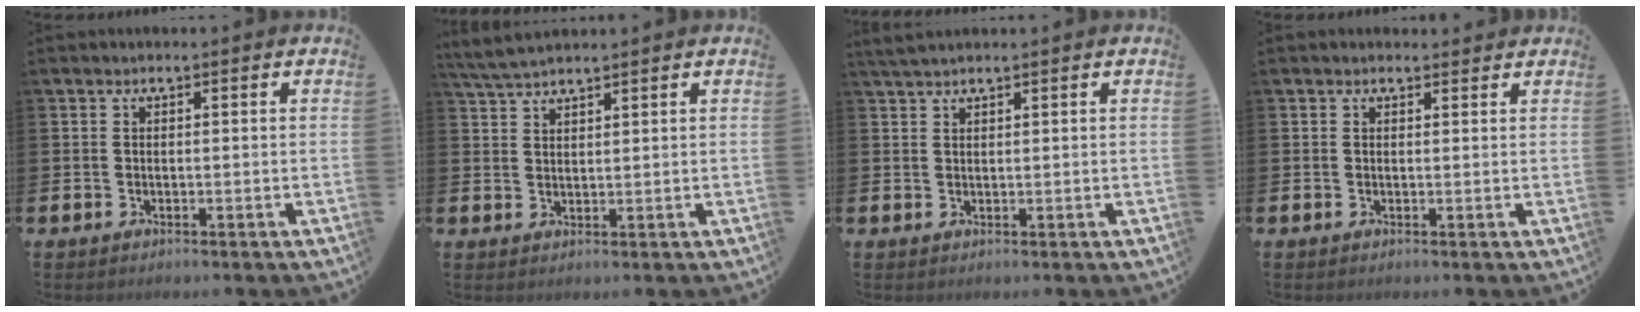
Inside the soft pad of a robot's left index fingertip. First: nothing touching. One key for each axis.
{"total": 3.3, "fx": 3.2, "fy": 0.3, "fz": 0.8, "tx": -0.026, "ty": -0.008, "tz": 0.060}
{"total": 2.0, "fx": 1.8, "fy": 0.3, "fz": 0.8, "tx": -0.012, "ty": 0.002, "tz": 0.033}
{"total": 0.8, "fx": 0.7, "fy": 0.4, "fz": 0.1, "tx": 0.010, "ty": 0.001, "tz": 0.010}